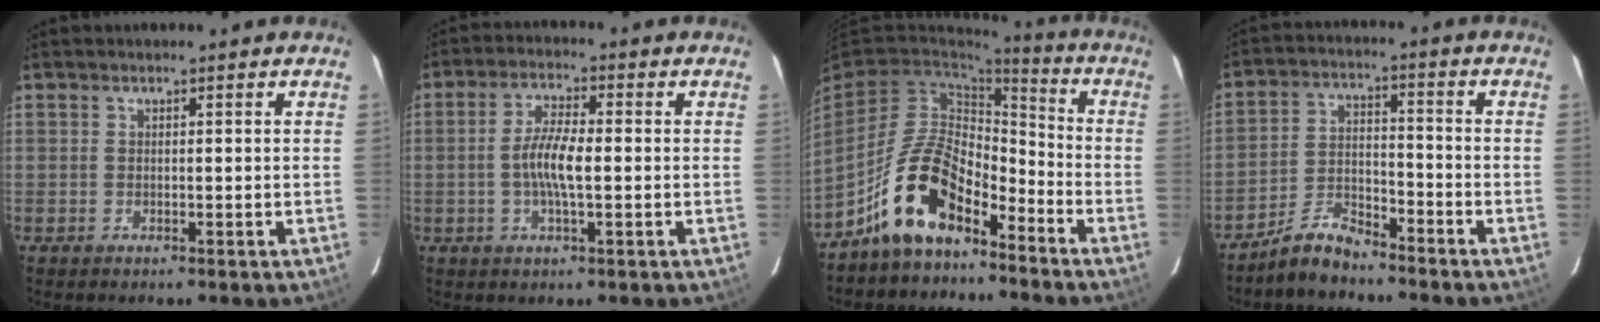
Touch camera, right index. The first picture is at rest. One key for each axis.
{"total": 6.3, "fx": -0.8, "fy": 1.5, "fz": 6.1, "tx": -0.120, "ty": 0.006, "tz": -0.016}
{"total": 13.2, "fx": -8.7, "fy": 6.0, "fz": 8.0, "tx": -0.160, "ty": 0.018, "tz": -0.161}
{"total": 7.4, "fx": -6.8, "fy": 2.5, "fz": 1.4, "tx": -0.033, "ty": 0.035, "tz": -0.134}